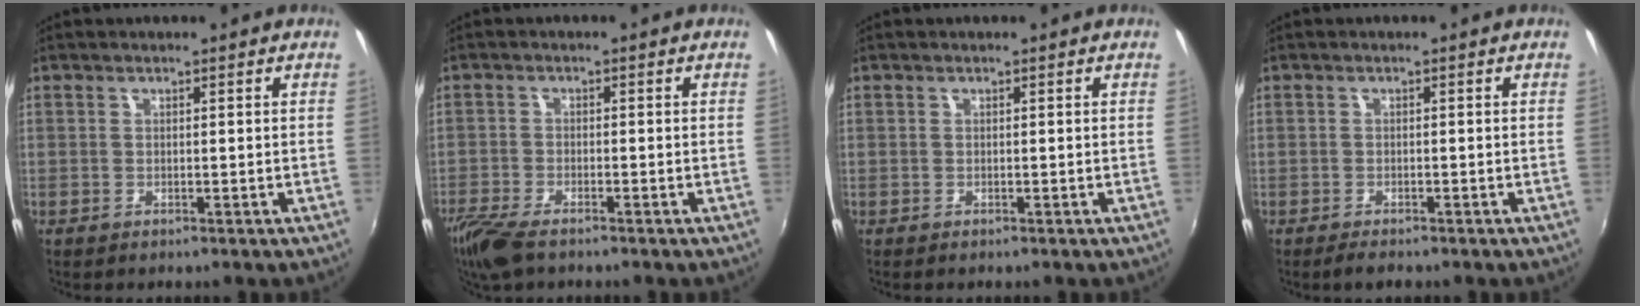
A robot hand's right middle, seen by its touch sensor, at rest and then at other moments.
{"total": 7.2, "force": [-5.5, 2.0, 4.2], "torque": [-0.114, -0.027, -0.109]}
{"total": 0.0}
{"total": 2.2, "force": [-1.8, 0.6, 1.0], "torque": [-0.025, -0.006, -0.032]}